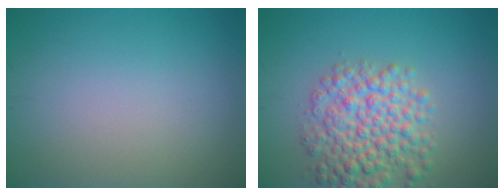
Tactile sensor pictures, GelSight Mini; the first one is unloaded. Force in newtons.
{"total": 6.5, "press": 6.5, "slide": 0.2}